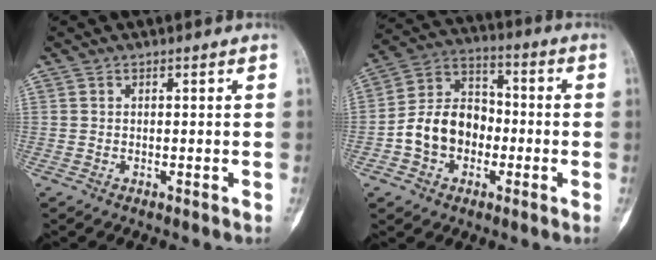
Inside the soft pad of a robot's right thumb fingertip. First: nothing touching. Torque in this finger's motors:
{"motor_torque": [-0.28, 0.78, 0.88, -0.18, 0.04]}